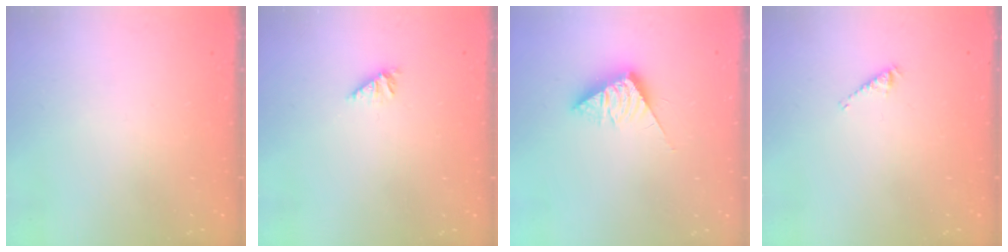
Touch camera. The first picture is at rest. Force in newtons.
{"total": 1.9, "press": 1.9, "slide": 0.4}
{"total": 8.0, "press": 8.0, "slide": 0.3}
{"total": 2.9, "press": 2.9, "slide": 0.6}